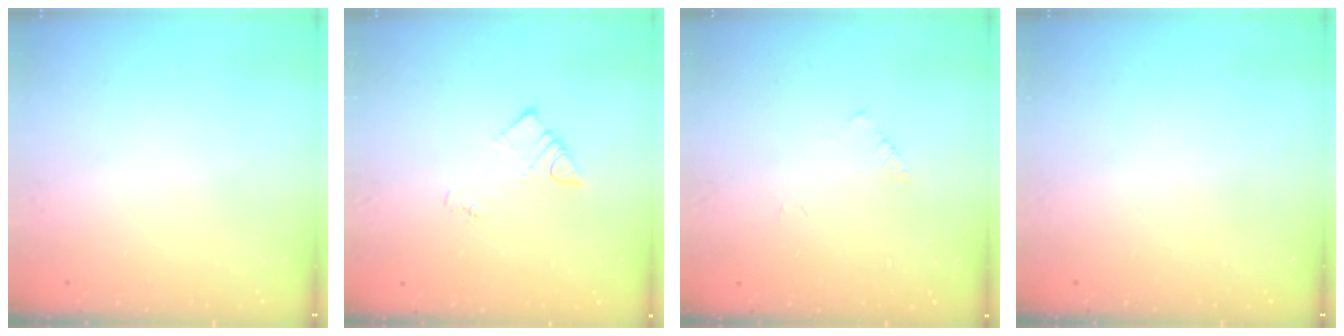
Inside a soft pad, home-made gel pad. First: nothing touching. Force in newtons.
{"total": 3.5, "press": 3.5, "slide": 0.4}
{"total": 1.0, "press": 0.9, "slide": 0.2}
{"total": 0.0}